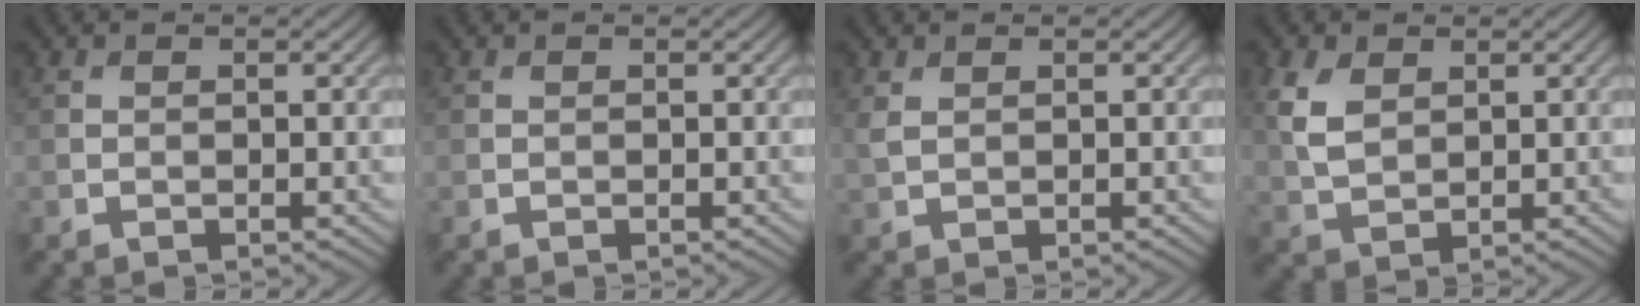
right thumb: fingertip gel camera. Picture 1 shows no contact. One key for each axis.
{"total": 0.0}
{"total": 1.4, "fx": 0.6, "fy": 0.7, "fz": 1.0, "tx": -0.033, "ty": 0.002, "tz": 0.014}
{"total": 4.7, "fx": 1.7, "fy": 3.0, "fz": 3.1, "tx": -0.089, "ty": 0.003, "tz": 0.036}